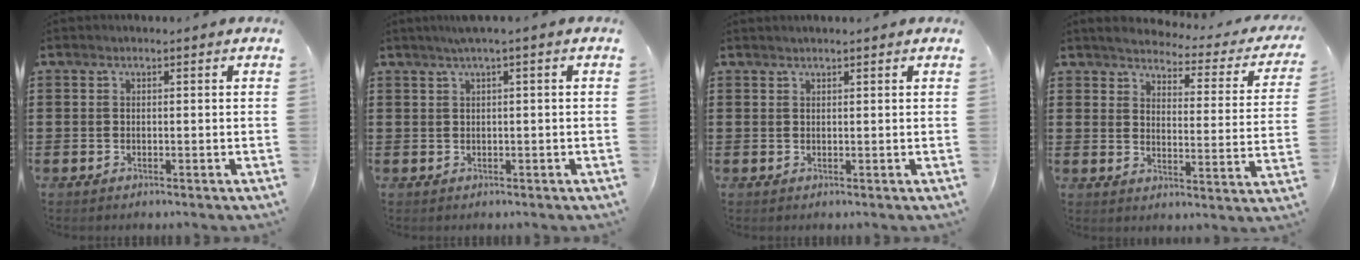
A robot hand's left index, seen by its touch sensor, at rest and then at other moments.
{"total": 1.4, "force": [0.4, -0.2, 1.4], "torque": [-0.022, -0.003, 0.008]}
{"total": 0.8, "force": [0.7, 0.0, 0.2], "torque": [-0.005, -0.001, 0.015]}
{"total": 2.9, "force": [2.8, -0.1, 0.7], "torque": [-0.035, -0.027, 0.041]}